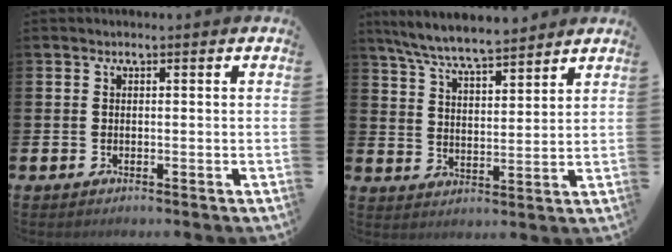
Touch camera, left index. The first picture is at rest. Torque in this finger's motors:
{"motor_torque": [0.40, -0.26, 0.92, 0.15]}